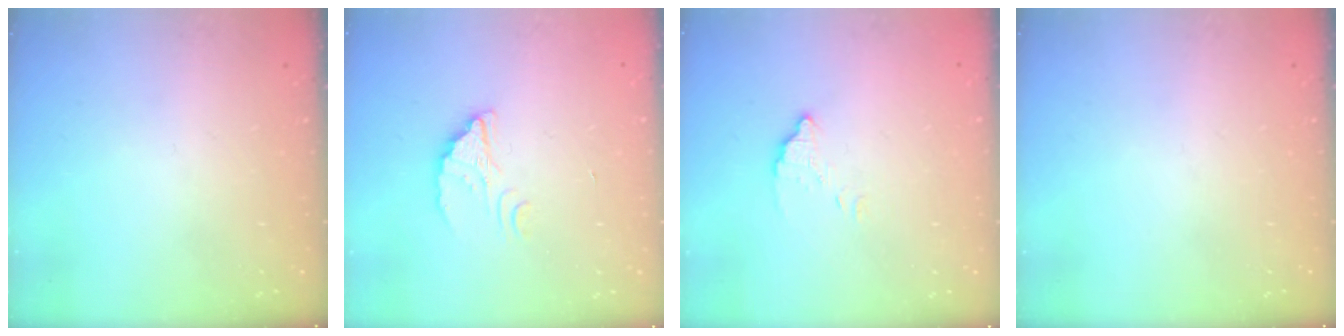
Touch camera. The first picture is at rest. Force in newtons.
{"total": 2.5, "press": 2.5, "slide": 0.1}
{"total": 2.6, "press": 2.6, "slide": 0.0}
{"total": 0.0}